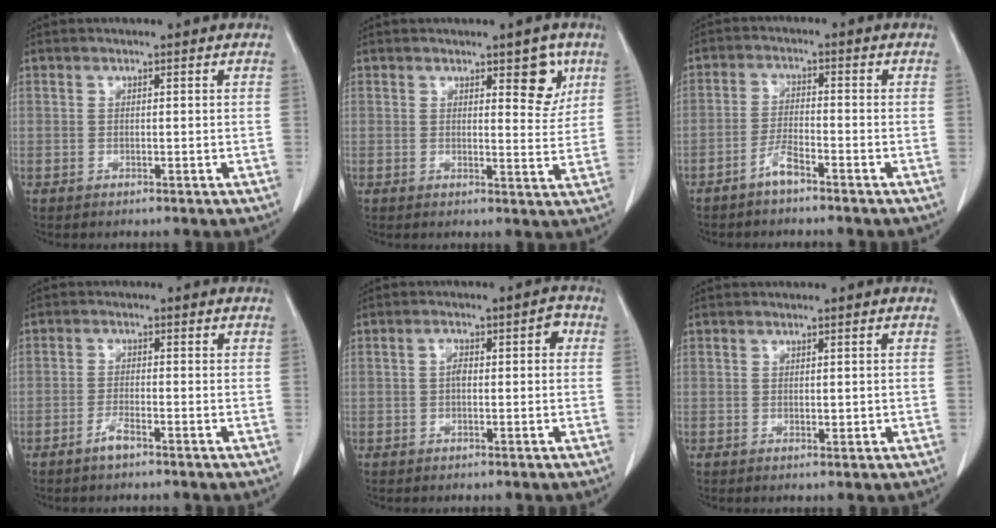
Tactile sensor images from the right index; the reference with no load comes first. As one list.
[{"total": 5.0, "force": [2.6, 1.8, 3.8], "torque": [-0.040, -0.008, 0.031]}, {"total": 3.2, "force": [-2.6, 0.3, 1.9], "torque": [-0.042, 0.003, -0.051]}, {"total": 2.3, "force": [-1.8, 0.2, 1.5], "torque": [-0.034, 0.000, -0.034]}, {"total": 4.0, "force": [0.3, 1.7, 3.6], "torque": [-0.055, 0.025, 0.005]}, {"total": 1.2, "force": [0.0, 0.6, 1.0], "torque": [-0.013, -0.003, 0.004]}]